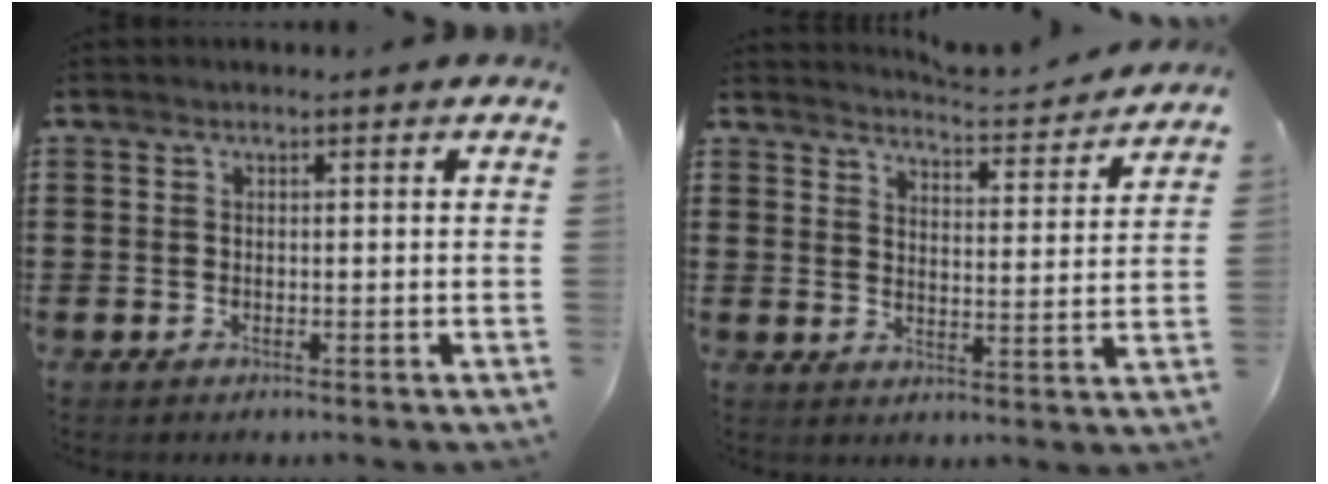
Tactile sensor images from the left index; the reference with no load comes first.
{"total": 4.0, "force": [3.9, -0.4, 0.4], "torque": [-0.020, -0.035, 0.063]}